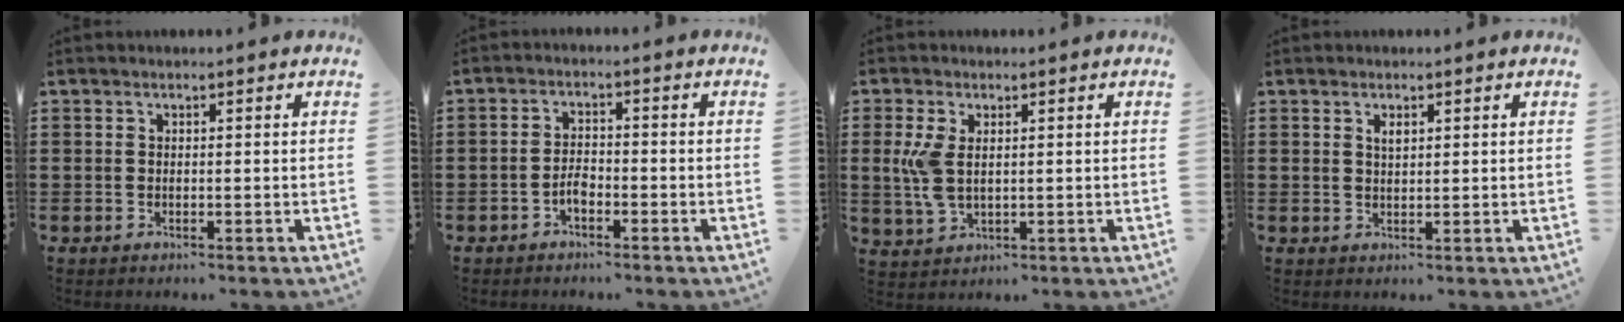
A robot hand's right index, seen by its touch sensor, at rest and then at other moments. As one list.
[{"total": 2.8, "force": [-1.5, 1.3, 1.8], "torque": [-0.043, 0.003, -0.033]}, {"total": 5.4, "force": [0.6, 2.9, 4.5], "torque": [-0.112, 0.001, 0.006]}, {"total": 1.3, "force": [0.7, 0.5, 1.0], "torque": [-0.021, 0.004, 0.012]}]